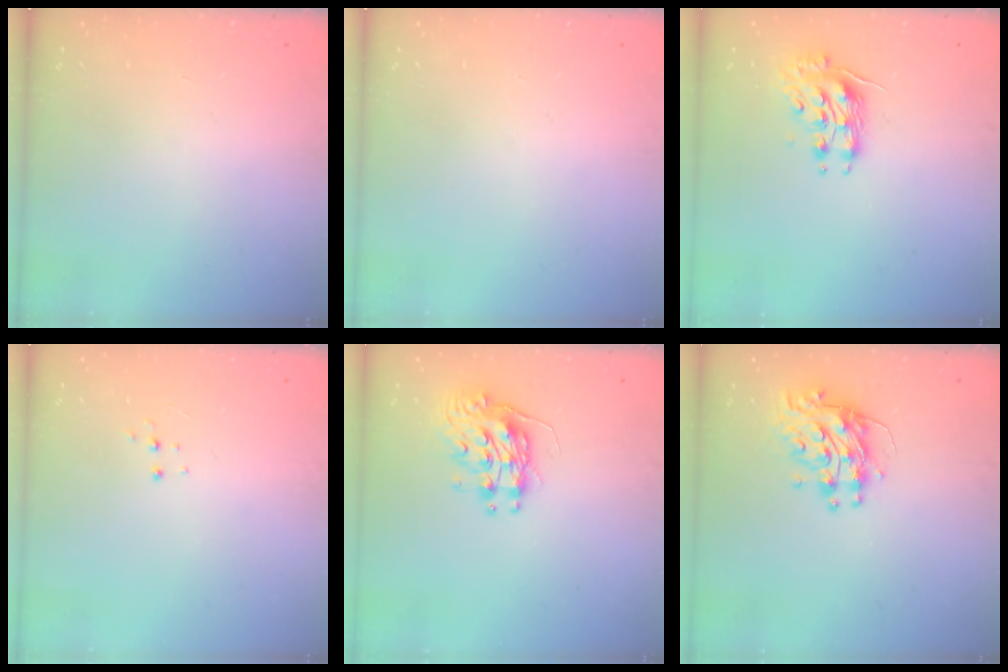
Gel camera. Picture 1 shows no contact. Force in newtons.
{"total": 0.0}
{"total": 10.2, "press": 10.2, "slide": 0.6}
{"total": 3.8, "press": 3.8, "slide": 0.3}
{"total": 9.6, "press": 9.6, "slide": 0.4}
{"total": 9.8, "press": 9.8, "slide": 1.1}